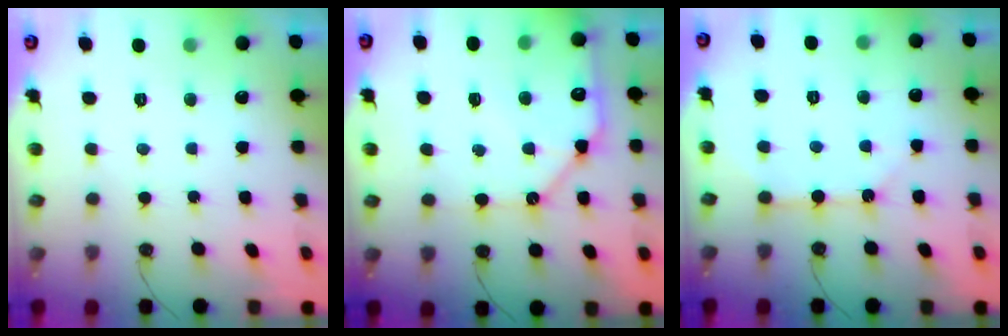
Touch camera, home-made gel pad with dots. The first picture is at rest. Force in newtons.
{"total": 14.2, "press": 14.1, "slide": 1.9}
{"total": 5.1, "press": 5.1, "slide": 0.5}